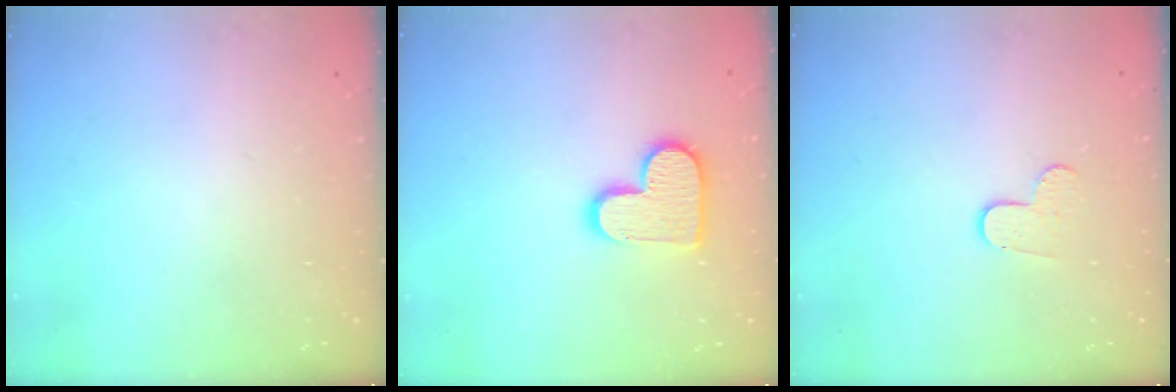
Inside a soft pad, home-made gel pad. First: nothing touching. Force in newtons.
{"total": 13.1, "press": 13.1, "slide": 0.8}
{"total": 6.0, "press": 6.0, "slide": 0.5}